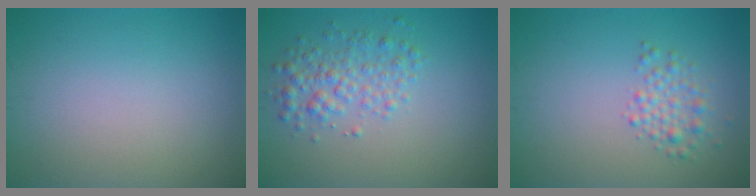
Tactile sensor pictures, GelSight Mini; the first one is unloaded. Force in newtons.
{"total": 3.0, "press": 3.0, "slide": 0.0}
{"total": 2.2, "press": 2.2, "slide": 0.1}